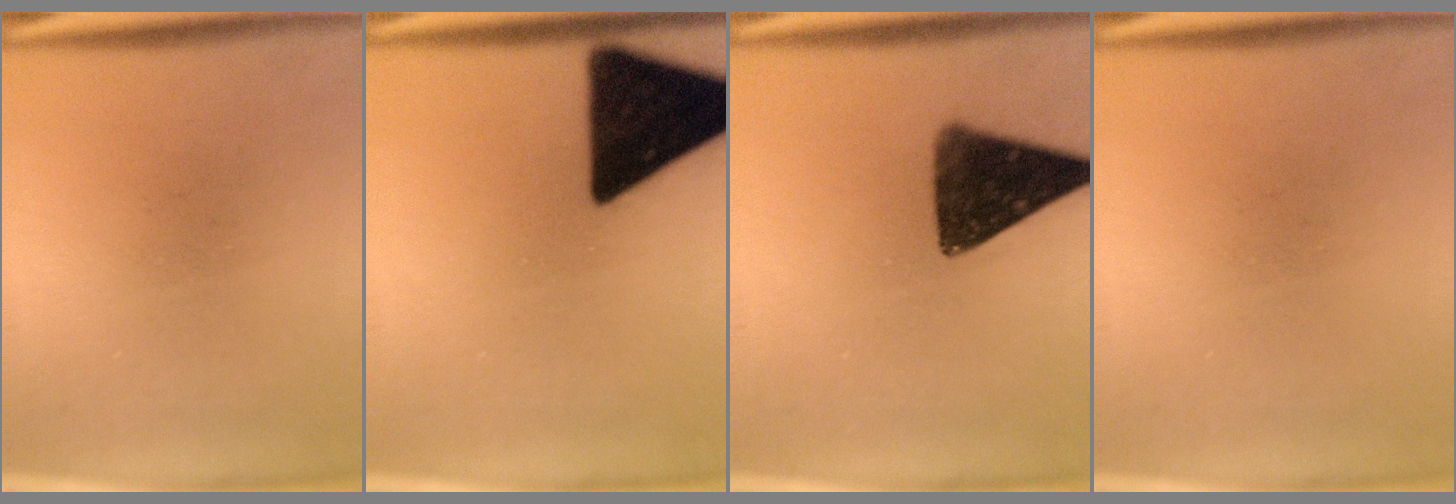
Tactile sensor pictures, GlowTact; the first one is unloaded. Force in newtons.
{"total": 19.1}
{"total": 12.8}
{"total": 0.0}